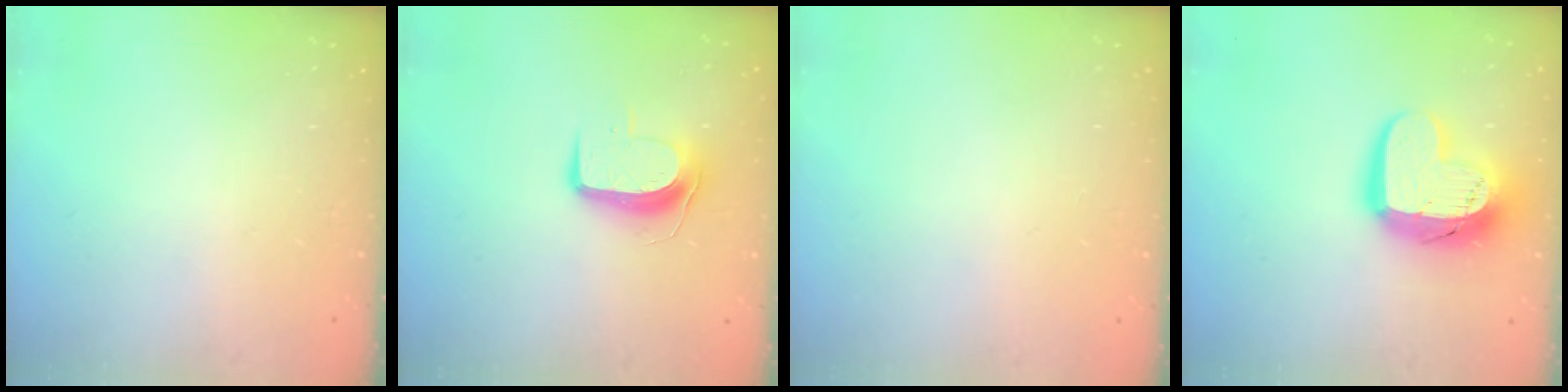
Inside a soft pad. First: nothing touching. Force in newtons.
{"total": 8.8, "press": 8.8, "slide": 0.5}
{"total": 0.0}
{"total": 18.0, "press": 17.9, "slide": 1.2}